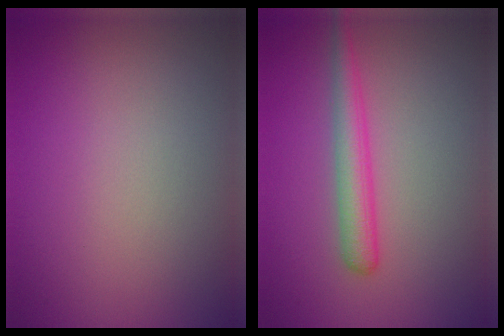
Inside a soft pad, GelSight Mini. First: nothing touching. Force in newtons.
{"total": 2.8, "press": 2.8, "slide": 0.1}